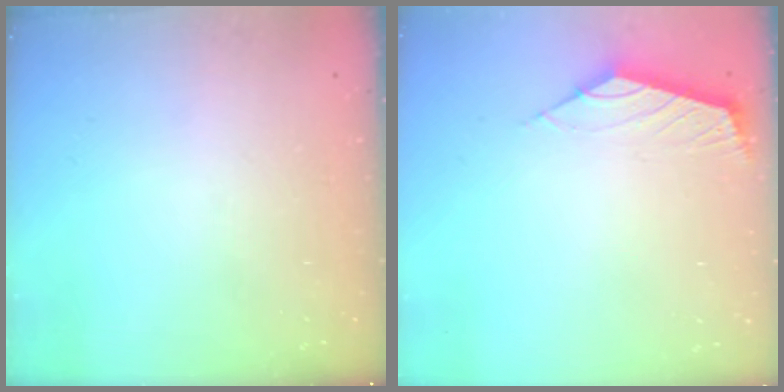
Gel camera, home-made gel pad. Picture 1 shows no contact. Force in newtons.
{"total": 2.4, "press": 2.3, "slide": 0.6}